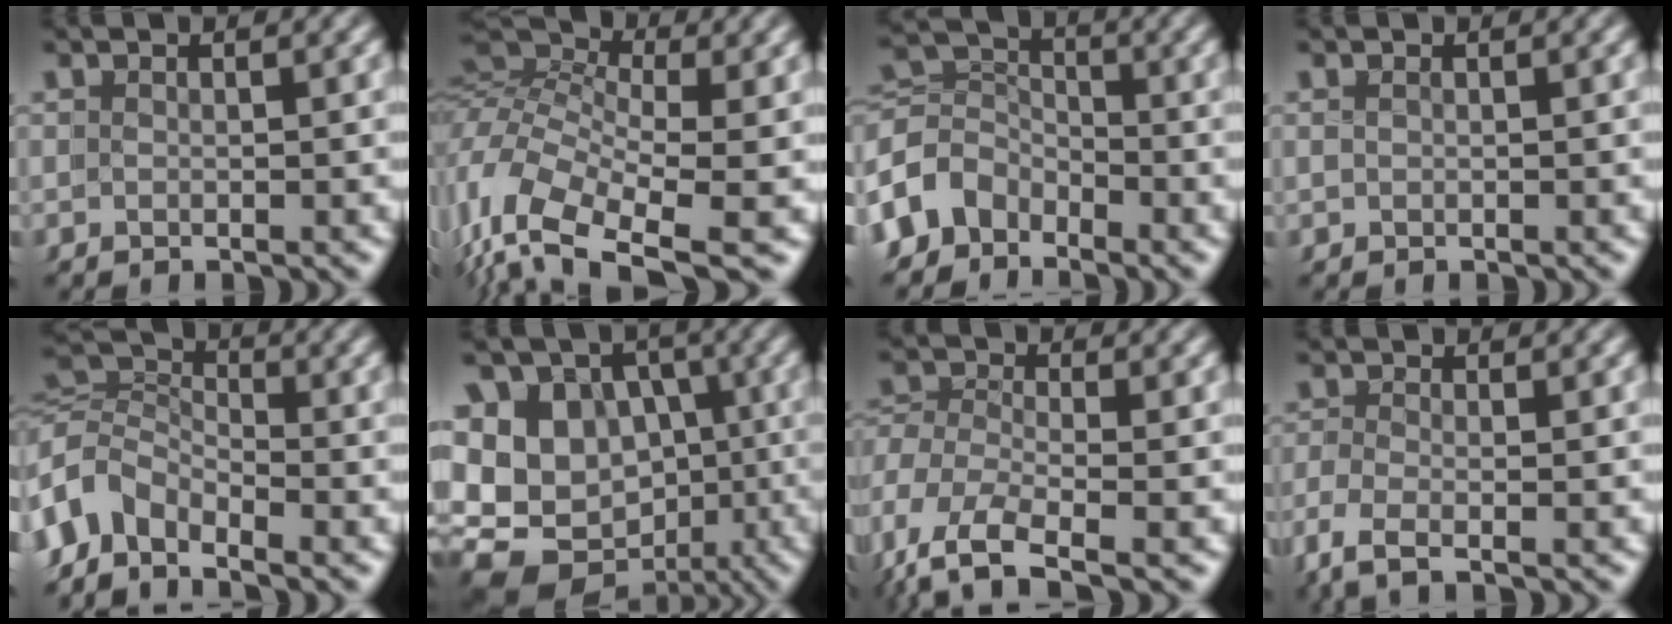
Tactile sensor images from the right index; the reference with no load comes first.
{"total": 8.6, "force": [-2.6, 5.3, 6.2], "torque": [-0.150, -0.036, -0.031]}
{"total": 6.4, "force": [-1.5, 5.8, 2.3], "torque": [-0.064, -0.027, -0.030]}
{"total": 1.0, "force": [0.1, -0.8, -0.6], "torque": [0.008, -0.009, 0.008]}
{"total": 6.9, "force": [-1.4, 5.8, 3.4], "torque": [-0.089, -0.020, -0.033]}
{"total": 17.5, "force": [-3.9, 15.2, 7.7], "torque": [-0.179, -0.075, -0.055]}
{"total": 5.9, "force": [-2.4, 3.9, 3.7], "torque": [-0.094, -0.038, -0.021]}
{"total": 3.5, "force": [-2.9, 0.7, 1.9], "torque": [-0.051, -0.011, -0.043]}